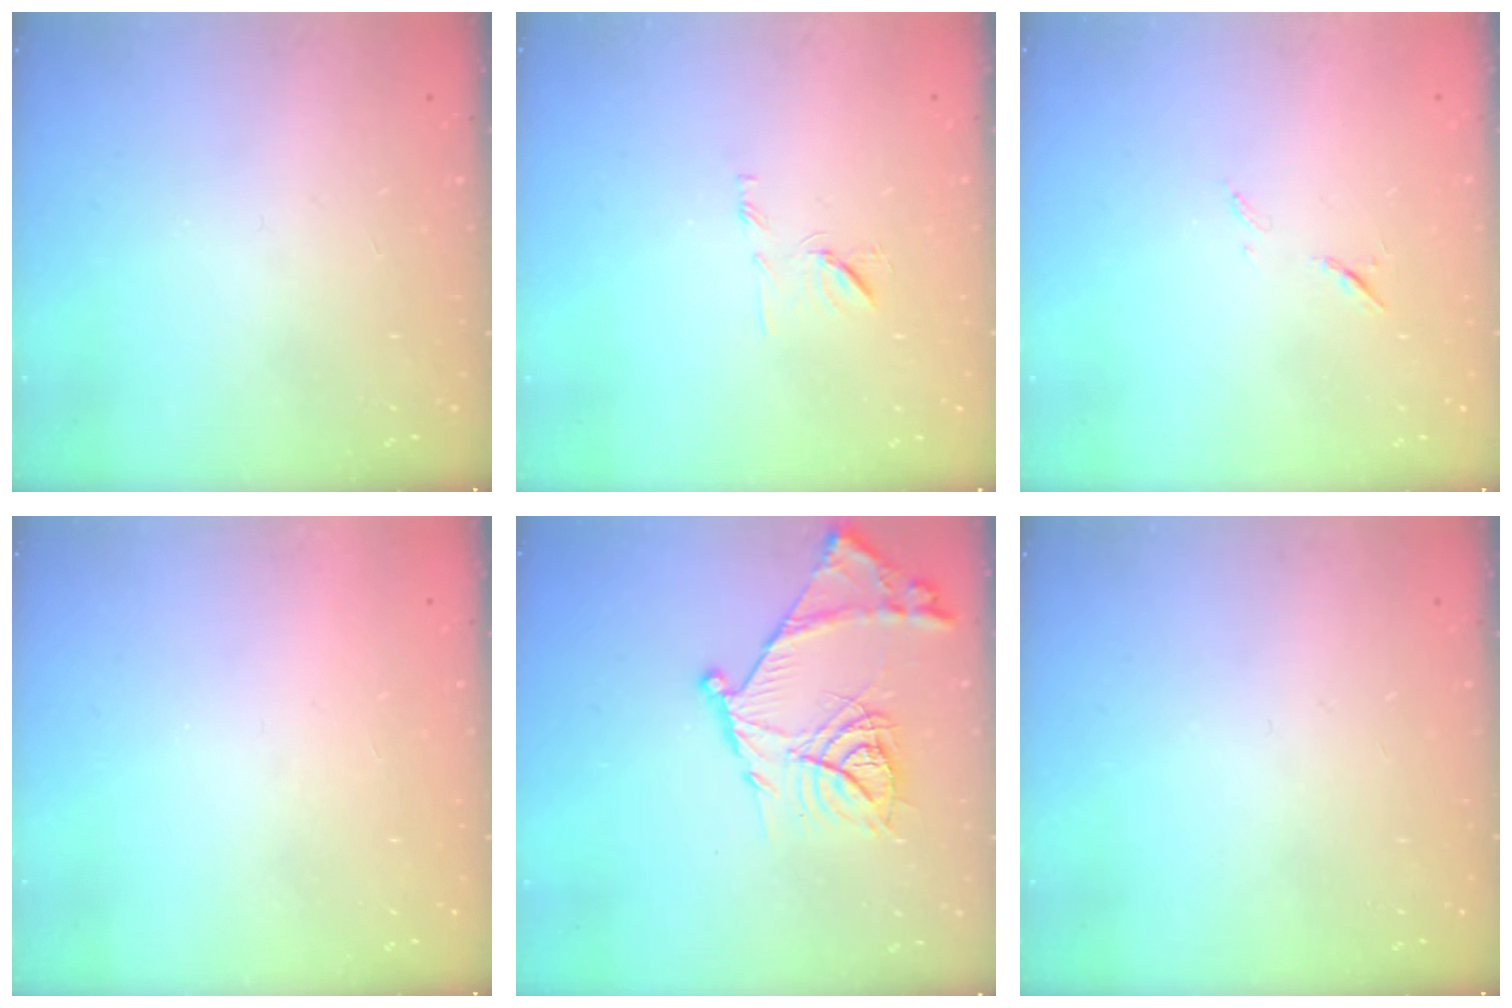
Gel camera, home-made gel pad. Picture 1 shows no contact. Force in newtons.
{"total": 7.5, "press": 7.4, "slide": 0.6}
{"total": 6.2, "press": 6.2, "slide": 0.8}
{"total": 1.5, "press": 1.5, "slide": 0.1}
{"total": 18.1, "press": 18.0, "slide": 1.7}
{"total": 0.0}